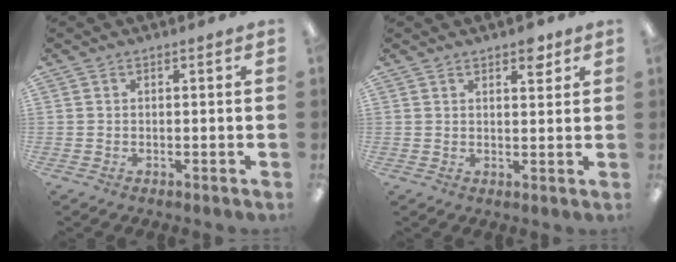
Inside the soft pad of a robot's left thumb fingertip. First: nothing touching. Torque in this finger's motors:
{"motor_torque": [-0.06, 0.09, -0.41, 0.32, 0.05]}